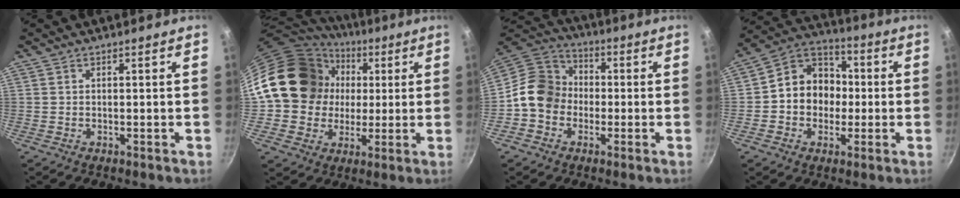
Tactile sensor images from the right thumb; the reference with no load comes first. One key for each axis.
{"total": 19.7, "fx": 2.5, "fy": 17.2, "fz": 9.4, "tx": -0.150, "ty": 0.028, "tz": 0.044}
{"total": 11.2, "fx": -1.8, "fy": 9.6, "fz": 5.4, "tx": -0.060, "ty": 0.037, "tz": -0.055}
{"total": 12.6, "fx": -0.4, "fy": 10.7, "fz": 6.7, "tx": -0.061, "ty": 0.033, "tz": -0.027}